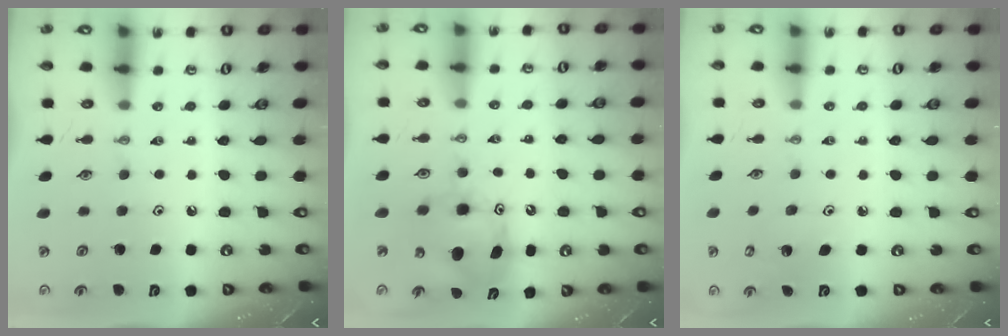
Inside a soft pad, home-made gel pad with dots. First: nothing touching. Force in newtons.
{"total": 10.1, "press": 10.0, "slide": 0.8}
{"total": 4.2, "press": 4.2, "slide": 0.4}